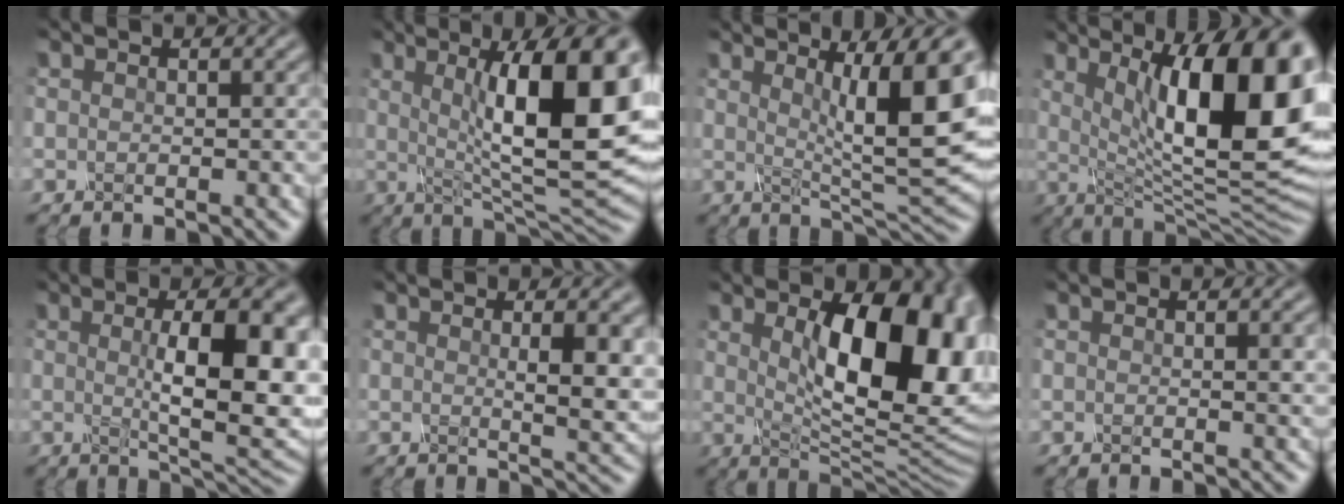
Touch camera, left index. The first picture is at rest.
{"total": 13.7, "force": [2.1, 3.6, 13.0], "torque": [-0.179, 0.003, 0.034]}
{"total": 10.8, "force": [2.3, 2.0, 10.4], "torque": [-0.141, 0.001, 0.039]}
{"total": 17.1, "force": [3.9, 5.4, 15.7], "torque": [-0.190, 0.005, 0.069]}
{"total": 10.1, "force": [0.8, 2.7, 9.6], "torque": [-0.125, -0.002, 0.017]}
{"total": 4.2, "force": [0.7, 0.9, 4.0], "torque": [-0.054, -0.003, 0.013]}
{"total": 14.9, "force": [3.0, 6.5, 13.1], "torque": [-0.155, 0.000, 0.044]}
{"total": 1.3, "force": [0.1, 0.2, 1.3], "torque": [-0.017, 0.001, 0.001]}